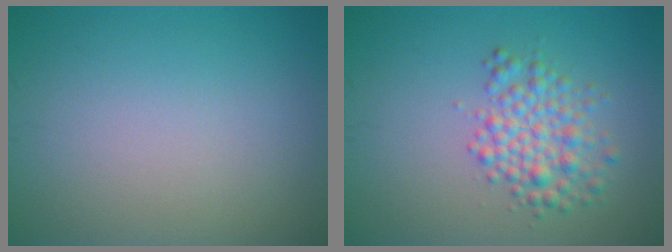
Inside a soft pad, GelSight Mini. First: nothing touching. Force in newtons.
{"total": 3.7, "press": 3.7, "slide": 0.1}